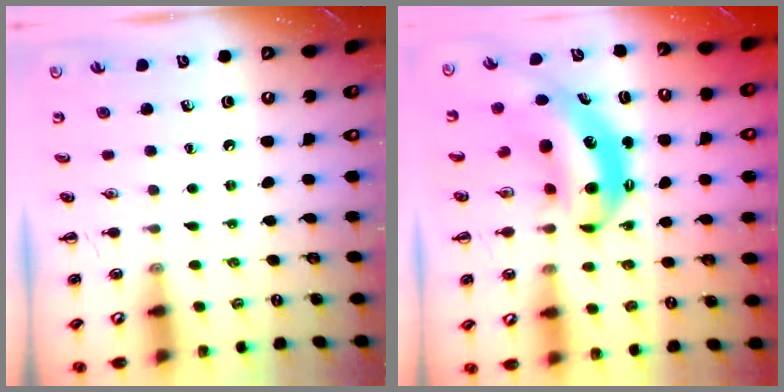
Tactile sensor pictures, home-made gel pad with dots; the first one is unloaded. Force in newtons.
{"total": 7.9, "press": 7.7, "slide": 2.0}